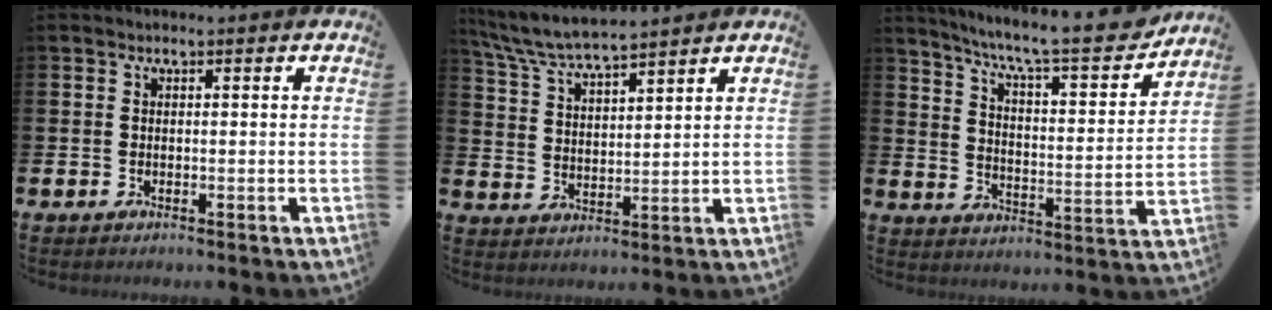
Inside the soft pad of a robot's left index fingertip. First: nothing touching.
{"total": 6.5, "force": [6.2, 0.5, 1.9], "torque": [-0.063, -0.026, 0.112]}
{"total": 9.5, "force": [8.3, 1.2, 4.5], "torque": [-0.103, -0.058, 0.134]}